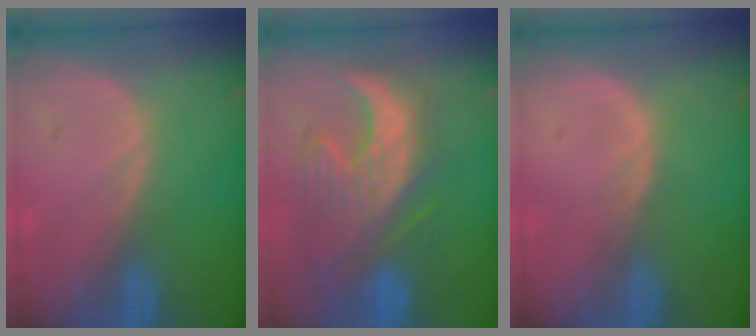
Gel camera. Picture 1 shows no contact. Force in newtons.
{"total": 11.1, "press": 10.7, "slide": 2.9}
{"total": 0.7, "press": 0.6, "slide": 0.2}